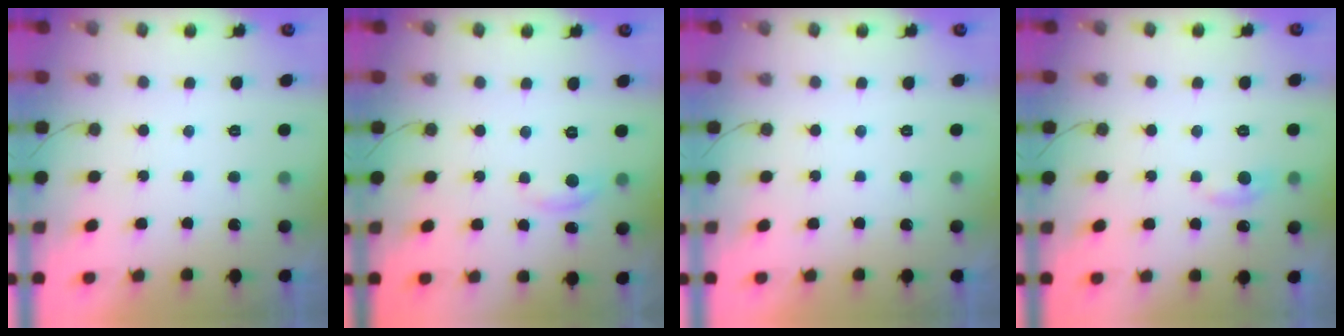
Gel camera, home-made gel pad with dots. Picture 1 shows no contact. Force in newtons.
{"total": 3.3, "press": 3.3, "slide": 0.1}
{"total": 0.0}
{"total": 4.9, "press": 4.8, "slide": 0.7}